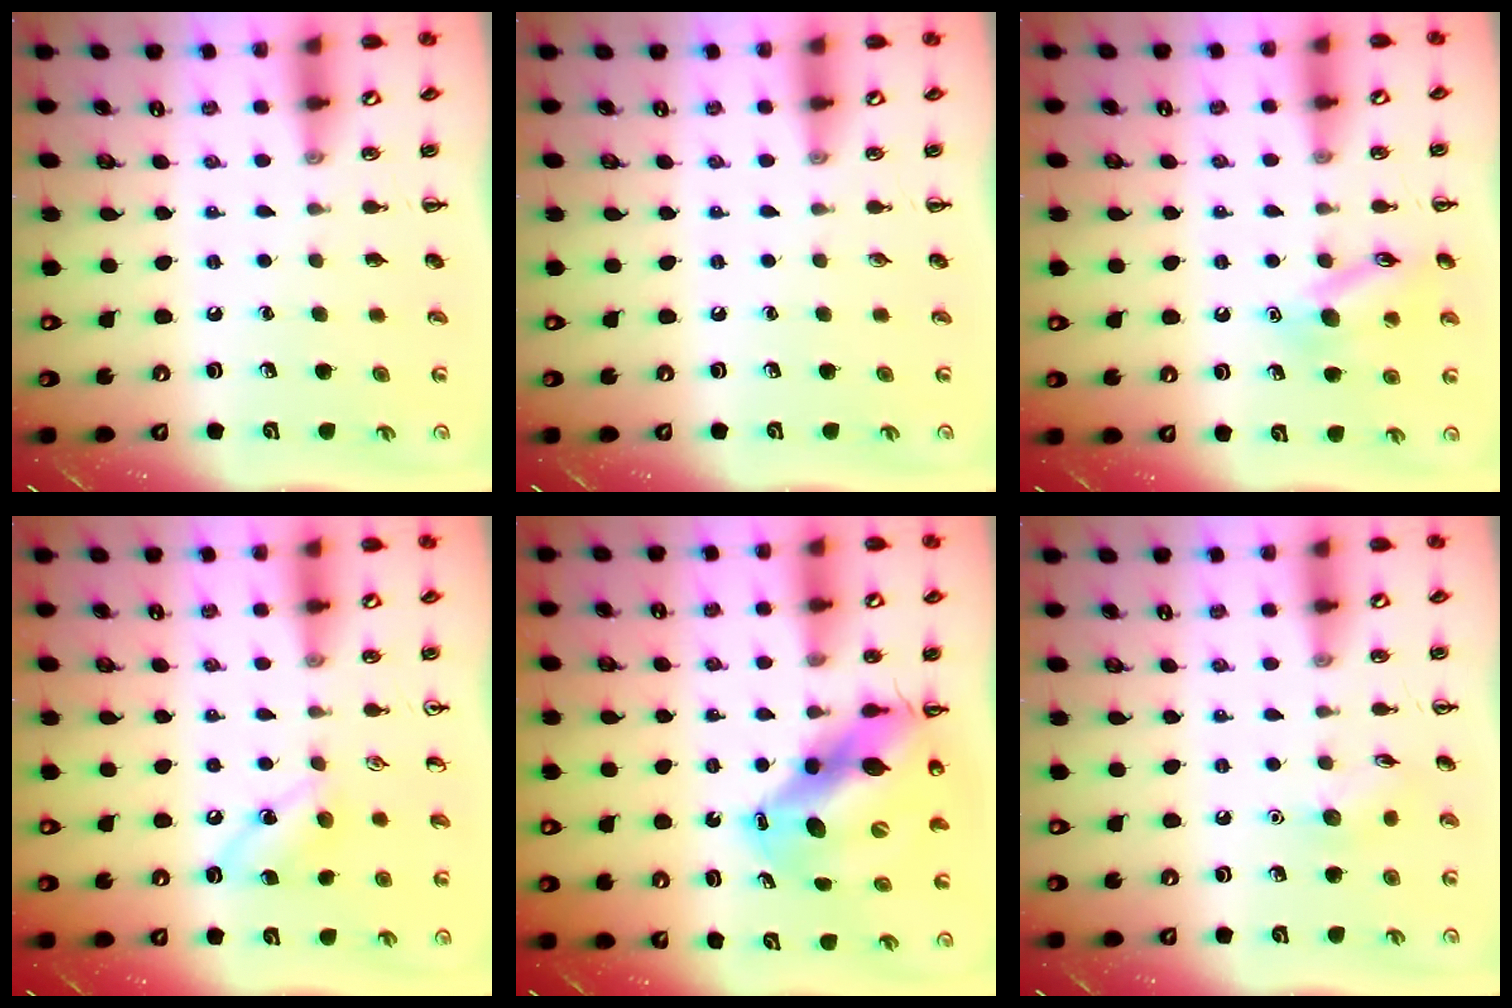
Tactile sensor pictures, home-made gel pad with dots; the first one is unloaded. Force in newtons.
{"total": 0.0}
{"total": 12.6, "press": 12.6, "slide": 0.7}
{"total": 6.7, "press": 6.5, "slide": 1.5}
{"total": 14.1, "press": 13.5, "slide": 4.1}
{"total": 6.3, "press": 6.2, "slide": 1.5}